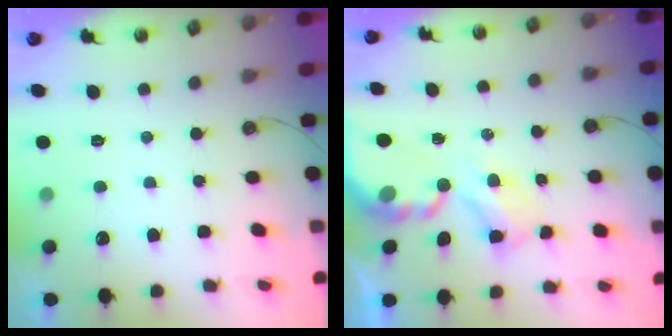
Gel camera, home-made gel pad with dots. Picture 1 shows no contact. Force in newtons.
{"total": 5.4, "press": 5.4, "slide": 0.3}